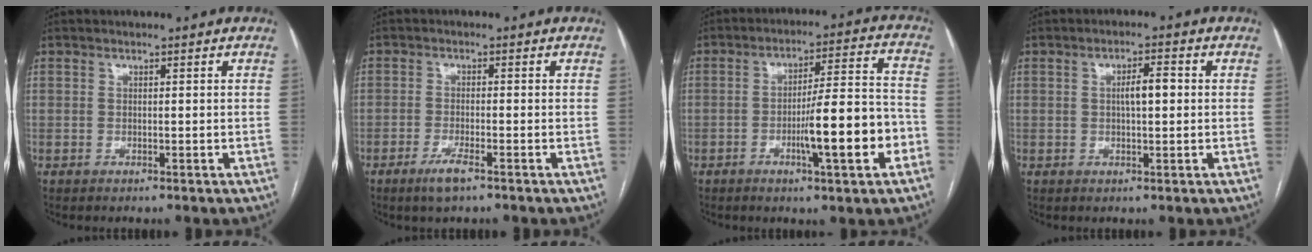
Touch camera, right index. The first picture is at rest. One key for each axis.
{"total": 3.5, "fx": -2.3, "fy": 0.4, "fz": 2.6, "tx": -0.057, "ty": -0.006, "tz": -0.043}
{"total": 12.6, "fx": -4.4, "fy": 1.0, "fz": 11.8, "tx": -0.183, "ty": 0.007, "tz": -0.064}
{"total": 3.6, "fx": 0.3, "fy": 0.8, "fz": 3.5, "tx": -0.059, "ty": 0.007, "tz": 0.005}